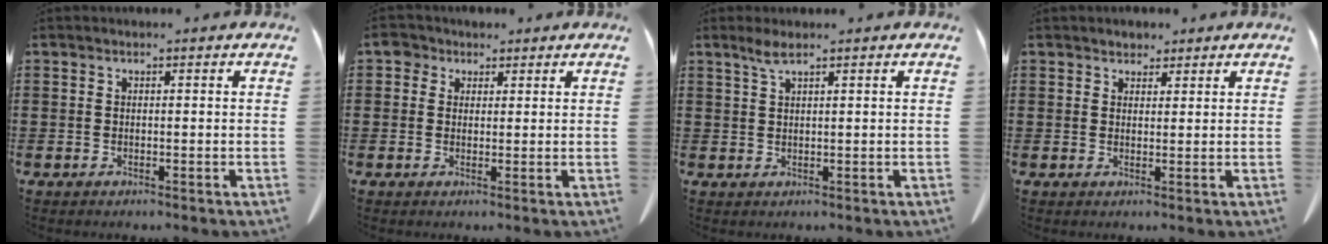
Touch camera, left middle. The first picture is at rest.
{"total": 3.1, "force": [1.8, 2.3, 1.0], "torque": [-0.023, 0.007, 0.030]}
{"total": 2.3, "force": [1.5, 0.2, 1.7], "torque": [-0.036, 0.001, 0.027]}
{"total": 2.0, "force": [1.8, 0.9, 0.0], "torque": [0.002, 0.003, 0.033]}